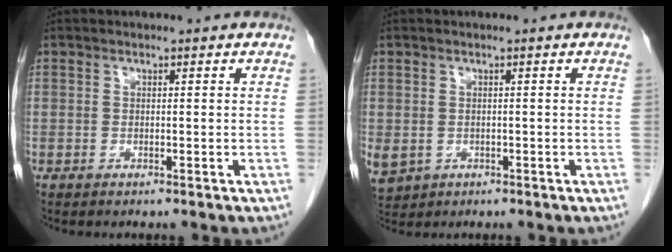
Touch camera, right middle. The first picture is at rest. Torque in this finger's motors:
{"motor_torque": [1.12, -0.30, 0.50, 0.10]}